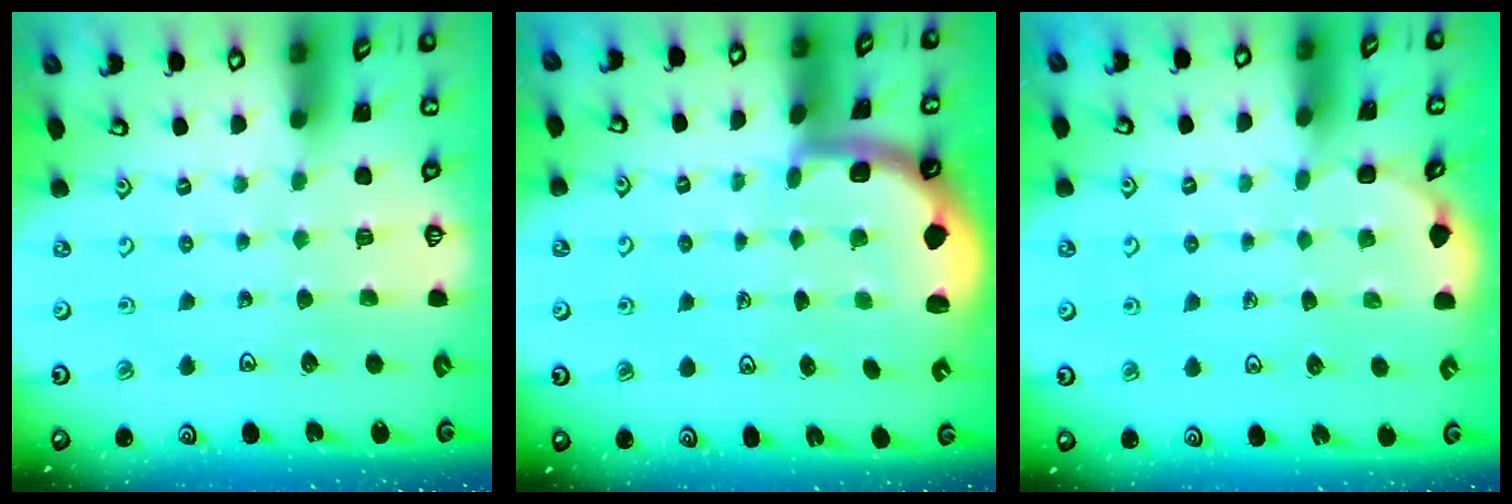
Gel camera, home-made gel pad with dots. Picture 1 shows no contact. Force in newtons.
{"total": 1.7, "press": 1.7, "slide": 0.3}
{"total": 1.8, "press": 1.7, "slide": 0.0}